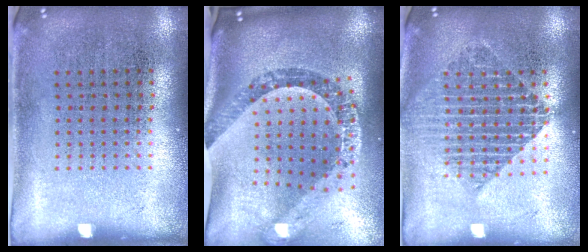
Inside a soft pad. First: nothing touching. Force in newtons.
{"total": 2.4, "press": 1.9, "slide": 1.5}
{"total": 1.9, "press": 1.5, "slide": 1.1}